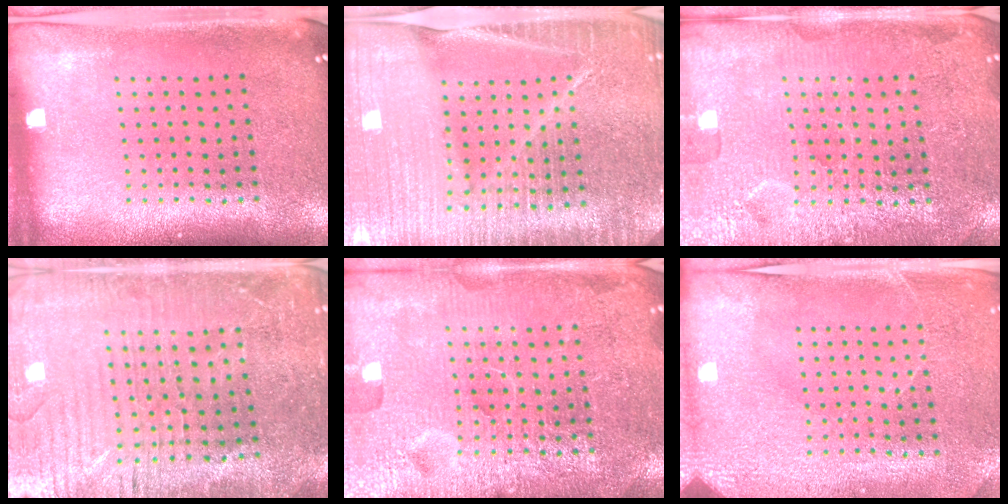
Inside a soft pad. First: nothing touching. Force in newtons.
{"total": 5.3, "press": 4.7, "slide": 2.4}
{"total": 3.8, "press": 3.8, "slide": 0.7}
{"total": 3.2, "press": 3.2, "slide": 0.7}
{"total": 7.2, "press": 7.2, "slide": 1.0}
{"total": 2.9, "press": 2.8, "slide": 0.7}